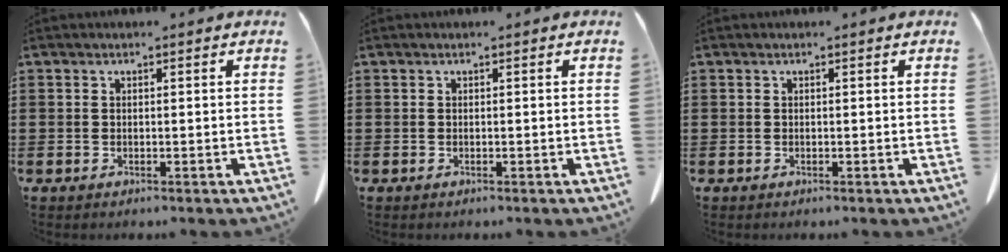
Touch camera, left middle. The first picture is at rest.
{"total": 0.0}
{"total": 0.0}